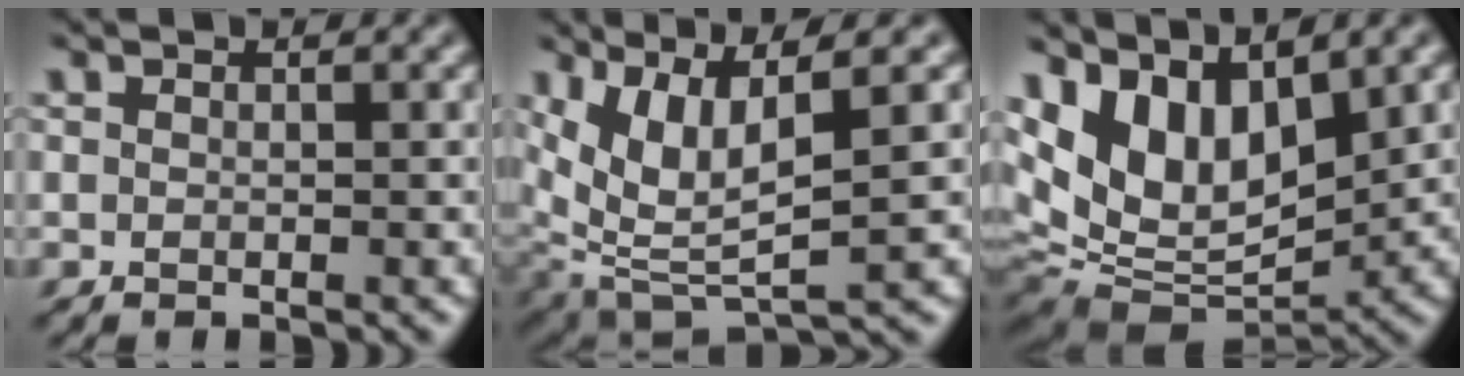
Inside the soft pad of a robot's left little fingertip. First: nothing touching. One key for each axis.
{"total": 6.8, "fx": 2.4, "fy": 2.0, "fz": 6.1, "tx": -0.138, "ty": -0.003, "tz": 0.051}
{"total": 11.0, "fx": 3.6, "fy": 6.0, "fz": 8.5, "tx": -0.144, "ty": -0.007, "tz": 0.077}